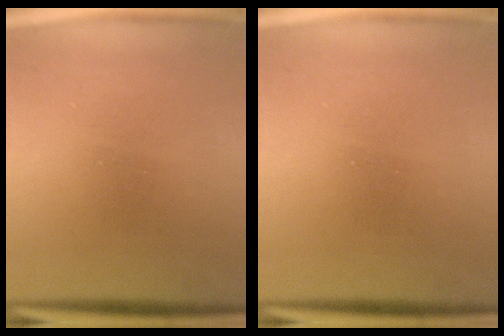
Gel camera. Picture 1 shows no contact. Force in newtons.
{"total": 0.0}